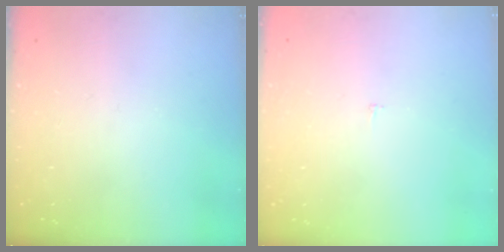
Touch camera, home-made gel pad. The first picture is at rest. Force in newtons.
{"total": 2.3, "press": 2.3, "slide": 0.2}